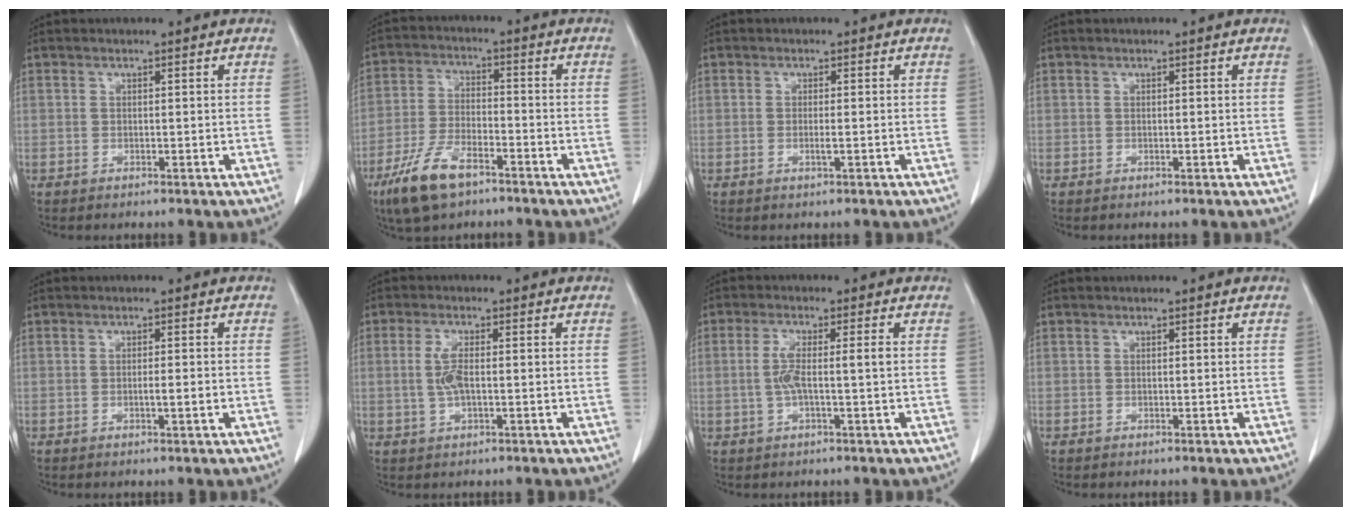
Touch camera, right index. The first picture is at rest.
{"total": 9.6, "force": [-6.2, 3.5, 6.4], "torque": [-0.140, -0.010, -0.117]}
{"total": 1.1, "force": [-0.3, 0.0, 1.1], "torque": [-0.023, -0.004, -0.004]}
{"total": 0.0}
{"total": 1.7, "force": [-0.4, 0.1, 1.6], "torque": [-0.028, -0.001, -0.006]}
{"total": 3.7, "force": [0.0, 1.0, 3.5], "torque": [-0.080, 0.000, -0.002]}
{"total": 4.3, "force": [-0.2, 0.3, 4.3], "torque": [-0.090, 0.007, -0.003]}
{"total": 0.0}